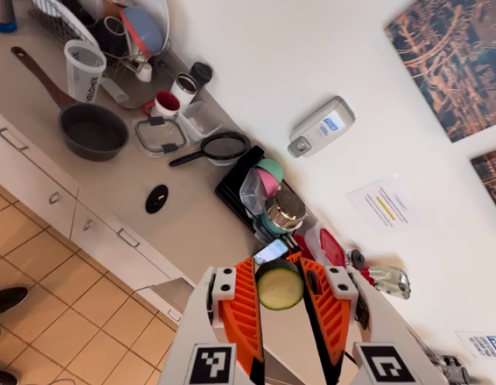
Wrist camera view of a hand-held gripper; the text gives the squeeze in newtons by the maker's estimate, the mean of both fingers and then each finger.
{"total": 7.9, "left": 7.7, "right": 8.2}